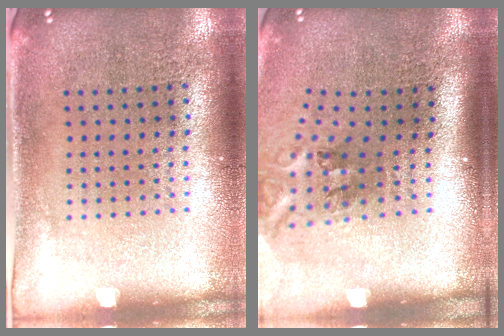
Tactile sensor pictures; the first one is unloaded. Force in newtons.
{"total": 2.2, "press": 1.3, "slide": 1.7}